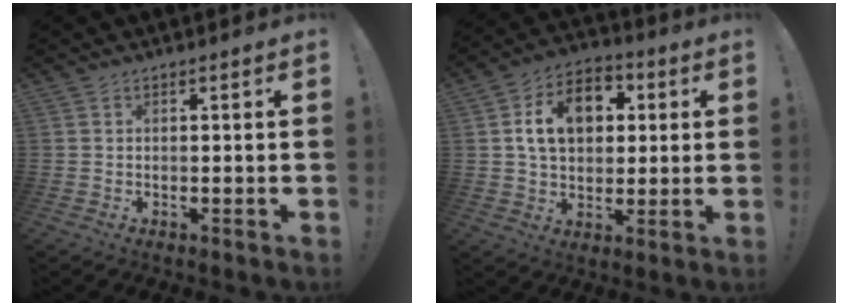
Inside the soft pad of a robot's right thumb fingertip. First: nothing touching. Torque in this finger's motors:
{"motor_torque": [1.36, 1.40, 0.51, 0.38, 0.07]}